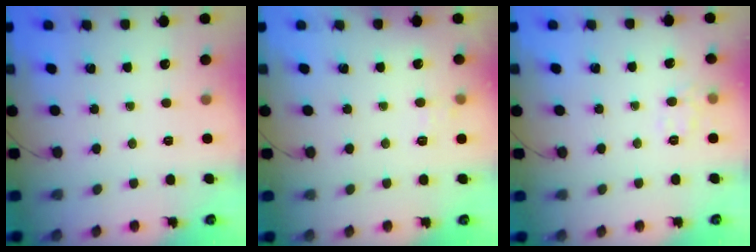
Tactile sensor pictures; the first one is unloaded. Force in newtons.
{"total": 6.0, "press": 5.8, "slide": 1.5}
{"total": 4.9, "press": 4.7, "slide": 1.4}